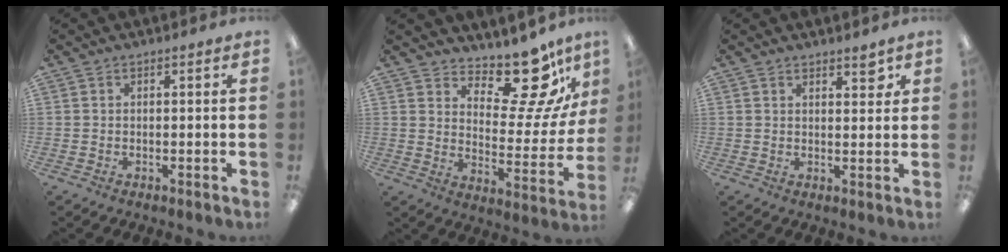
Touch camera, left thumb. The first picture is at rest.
{"total": 16.7, "force": [12.5, 6.6, 8.8], "torque": [-0.118, -0.097, 0.211]}
{"total": 3.1, "force": [2.4, 1.2, 1.5], "torque": [-0.008, -0.013, 0.038]}